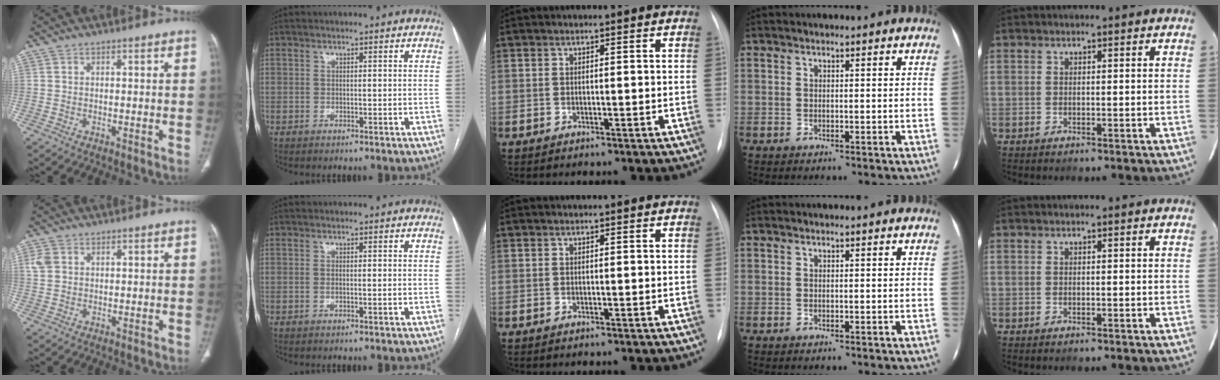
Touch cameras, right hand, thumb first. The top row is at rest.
{"thumb": {"total": 3.0, "force": [1.2, 2.2, 1.6], "torque": [-0.036, 0.003, 0.031]}, "index": {"total": 0.7, "force": [-0.1, 0.1, 0.7], "torque": [-0.016, -0.002, 0.000]}}